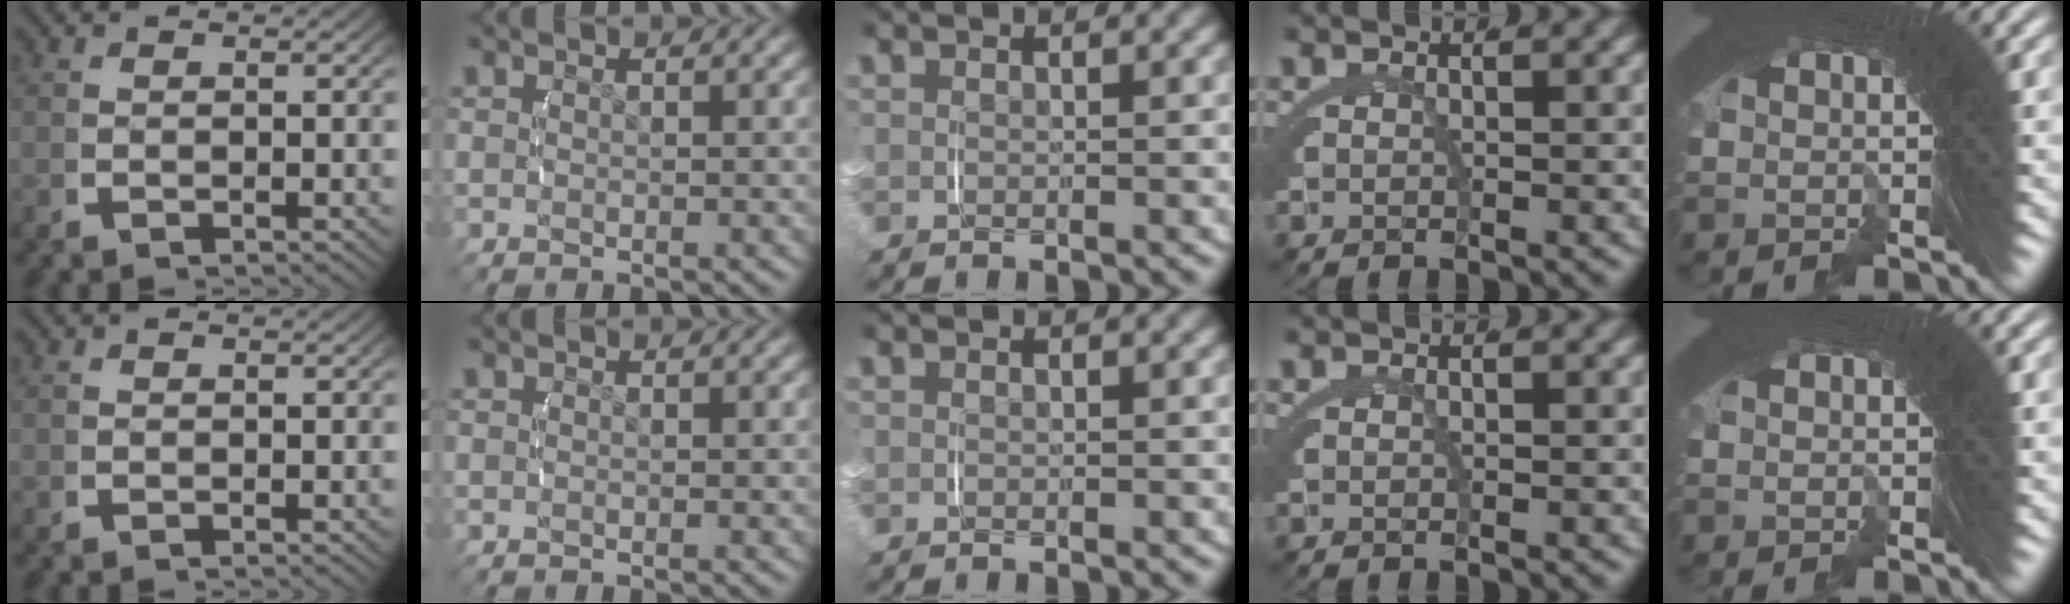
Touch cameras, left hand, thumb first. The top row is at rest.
{}